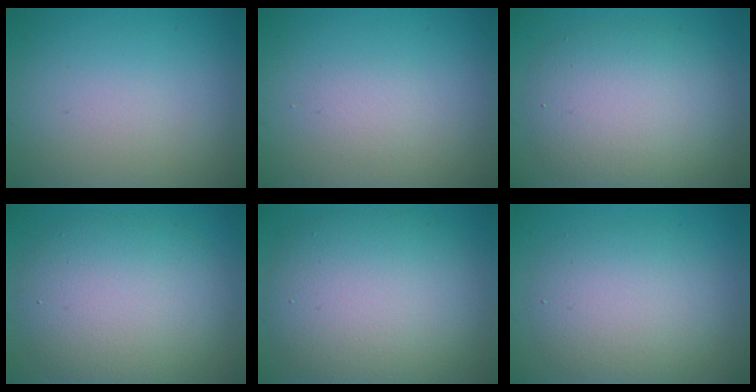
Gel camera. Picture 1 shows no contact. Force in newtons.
{"total": 1.1, "press": 1.1, "slide": 0.1}
{"total": 6.7, "press": 6.7, "slide": 0.6}
{"total": 7.8, "press": 7.8, "slide": 0.2}
{"total": 9.7, "press": 9.6, "slide": 0.7}
{"total": 5.1, "press": 5.1, "slide": 0.3}